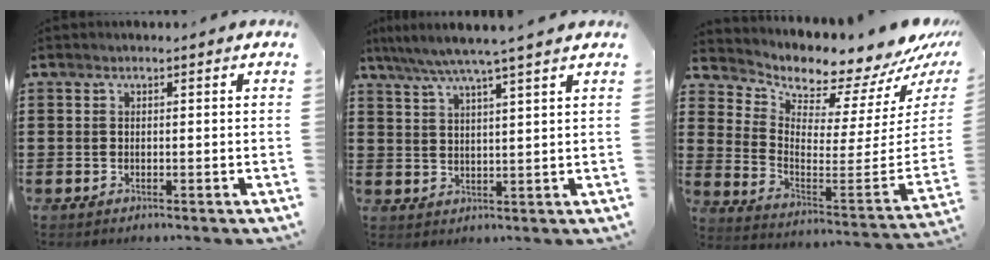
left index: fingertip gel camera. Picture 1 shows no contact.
{"total": 4.7, "force": [3.8, -0.3, 2.8], "torque": [-0.064, -0.014, 0.066]}
{"total": 5.2, "force": [5.1, 0.9, 0.3], "torque": [-0.030, -0.078, 0.079]}